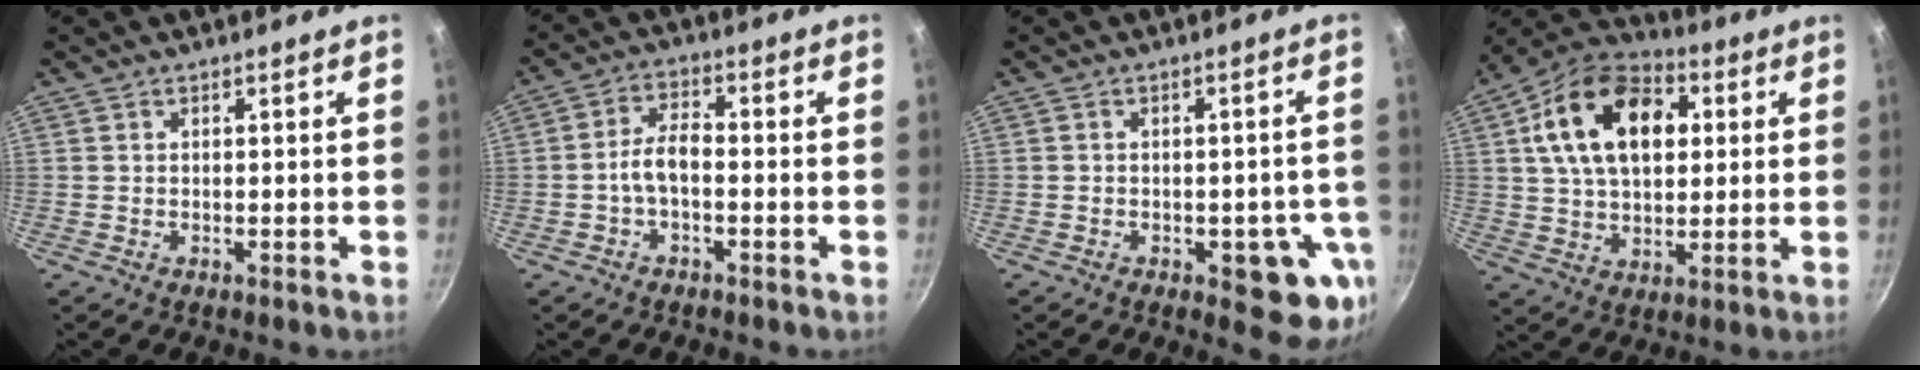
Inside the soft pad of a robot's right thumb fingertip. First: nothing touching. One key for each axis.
{"total": 5.2, "fx": -1.6, "fy": 2.6, "fz": 4.3, "tx": -0.080, "ty": 0.029, "tz": -0.036}
{"total": 10.0, "fx": -3.3, "fy": 4.7, "fz": 8.2, "tx": -0.051, "ty": 0.005, "tz": -0.039}
{"total": 19.3, "fx": 4.8, "fy": 12.5, "fz": 13.9, "tx": -0.209, "ty": 0.012, "tz": 0.068}